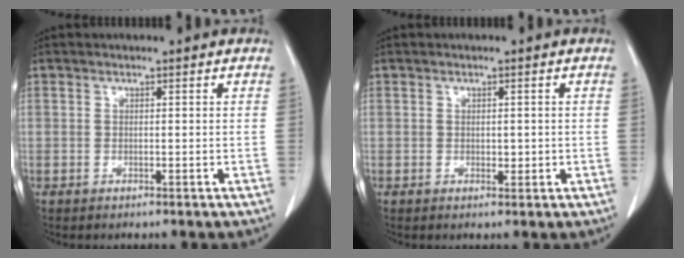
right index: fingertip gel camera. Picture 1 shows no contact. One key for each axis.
{"total": 1.3, "fx": 0.0, "fy": 0.8, "fz": 1.0, "tx": -0.011, "ty": -0.001, "tz": 0.002}